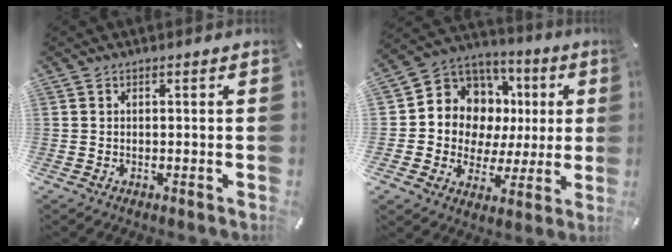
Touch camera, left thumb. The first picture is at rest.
{"total": 10.6, "force": [2.6, 9.9, 2.8], "torque": [-0.054, -0.042, 0.058]}